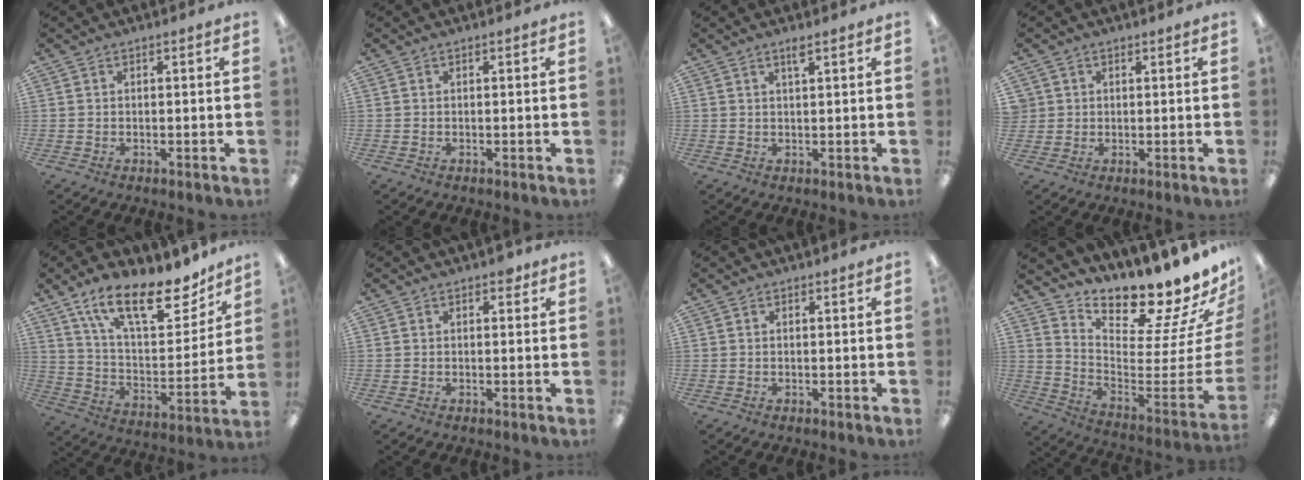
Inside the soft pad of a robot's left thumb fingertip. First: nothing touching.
{"total": 0.0}
{"total": 1.9, "force": [1.4, 0.1, 1.3], "torque": [-0.030, 0.000, 0.025]}
{"total": 2.4, "force": [0.8, 2.3, -0.3], "torque": [0.006, 0.001, 0.013]}
{"total": 20.2, "force": [14.1, 7.6, 12.3], "torque": [-0.203, -0.087, 0.243]}
{"total": 1.6, "force": [0.9, 0.9, 0.9], "torque": [-0.004, -0.004, 0.013]}
{"total": 0.0}
{"total": 15.3, "force": [14.6, 1.3, 4.2], "torque": [-0.037, -0.162, 0.231]}